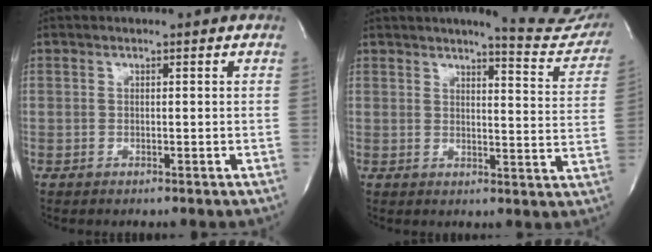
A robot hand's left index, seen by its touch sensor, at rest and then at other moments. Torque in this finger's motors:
{"motor_torque": [1.08, -1.06, 0.32, 0.05]}